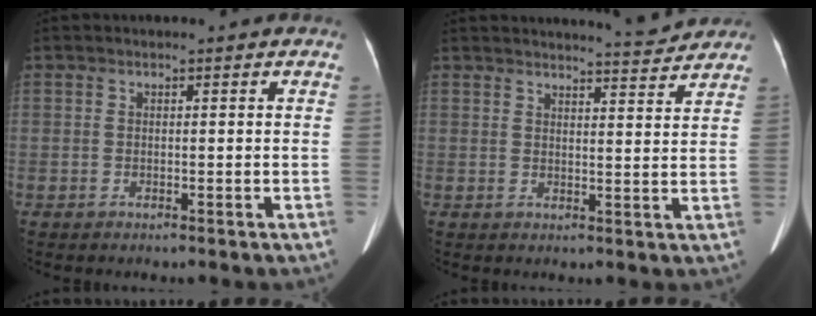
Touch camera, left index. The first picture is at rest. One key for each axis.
{"total": 5.7, "fx": 5.6, "fy": 0.0, "fz": 0.7, "tx": -0.020, "ty": -0.007, "tz": 0.065}